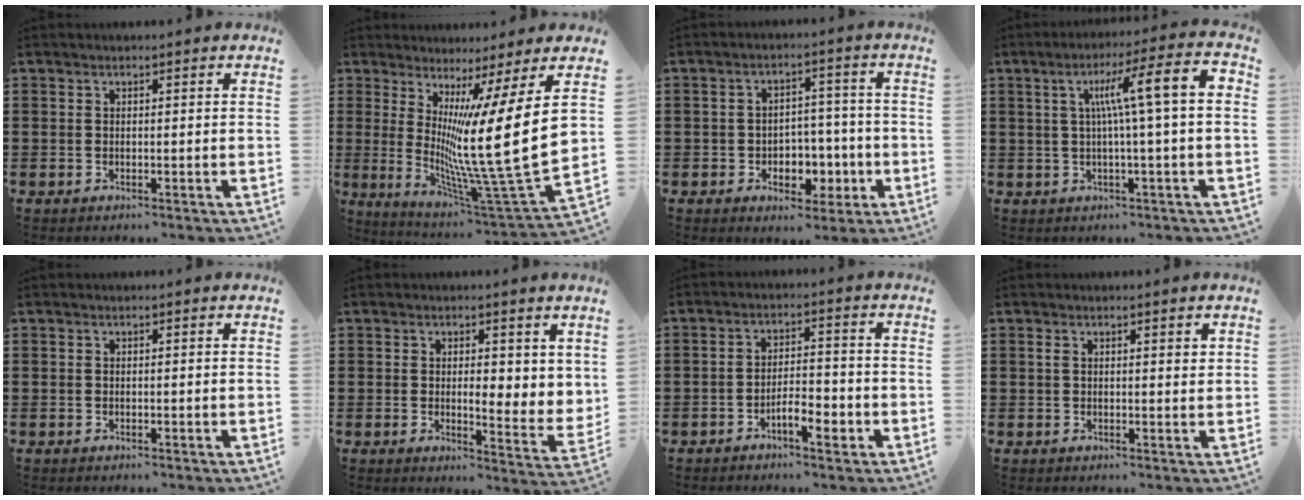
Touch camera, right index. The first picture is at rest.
{"total": 18.0, "force": [3.6, 1.4, 17.6], "torque": [-0.323, -0.070, 0.051]}
{"total": 5.4, "force": [-1.8, 4.2, 2.8], "torque": [-0.040, 0.008, -0.036]}
{"total": 9.8, "force": [1.4, 0.5, 9.7], "torque": [-0.176, 0.003, 0.015]}
{"total": 0.0}
{"total": 3.1, "force": [1.6, 1.4, 2.2], "torque": [-0.034, -0.008, 0.024]}
{"total": 5.0, "force": [-2.7, 1.6, 3.9], "torque": [-0.064, 0.007, -0.050]}
{"total": 1.3, "force": [0.6, 0.5, 1.0], "torque": [-0.013, -0.001, 0.010]}